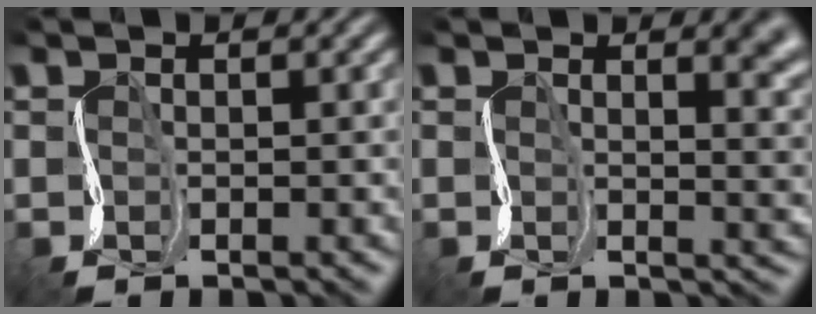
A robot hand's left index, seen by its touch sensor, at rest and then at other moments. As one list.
[{"total": 6.0, "force": [1.7, 3.1, 4.8], "torque": [-0.033, 0.002, 0.021]}]